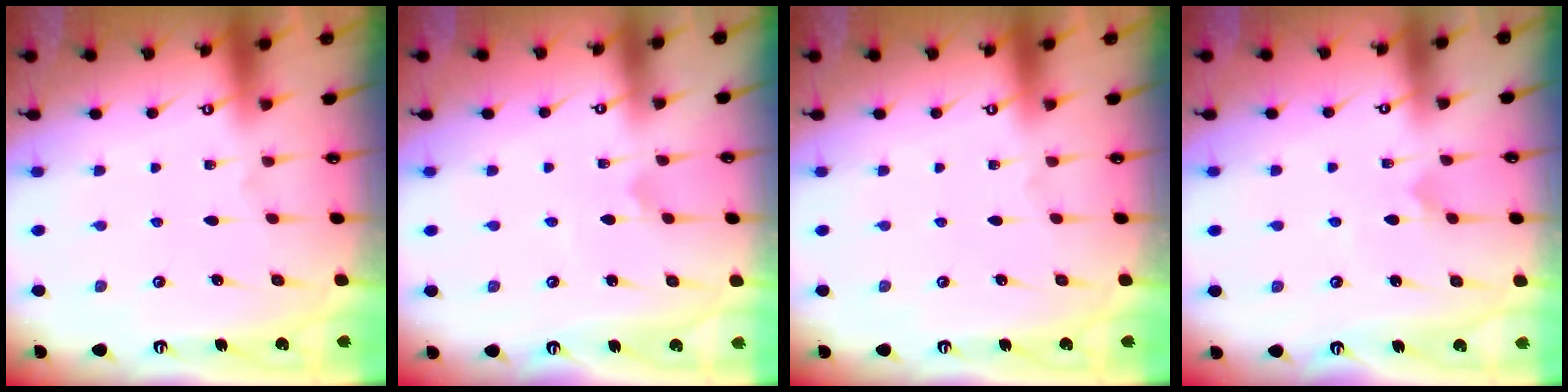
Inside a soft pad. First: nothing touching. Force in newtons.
{"total": 2.0, "press": 2.0, "slide": 0.2}
{"total": 0.0}
{"total": 2.9, "press": 2.9, "slide": 0.2}